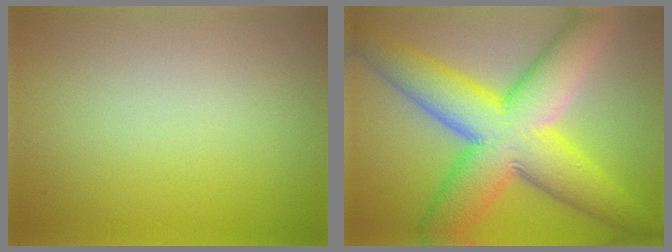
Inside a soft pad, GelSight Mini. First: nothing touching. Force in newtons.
{"total": 12.7, "press": 12.7, "slide": 0.1}